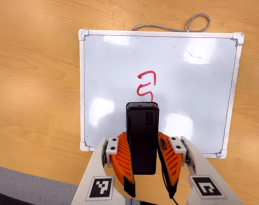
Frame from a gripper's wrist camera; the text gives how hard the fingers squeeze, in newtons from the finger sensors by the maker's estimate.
{"total": 8.0, "left": 6.3, "right": 9.8}